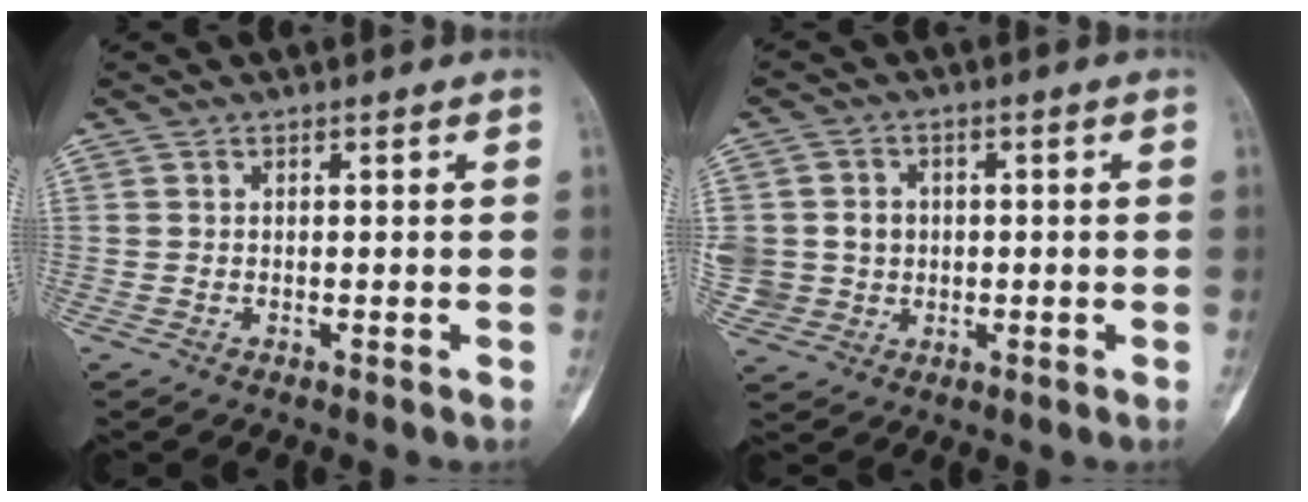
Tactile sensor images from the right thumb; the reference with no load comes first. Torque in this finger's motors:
{"motor_torque": [1.27, 1.12, 0.68, -0.14, 0.09]}